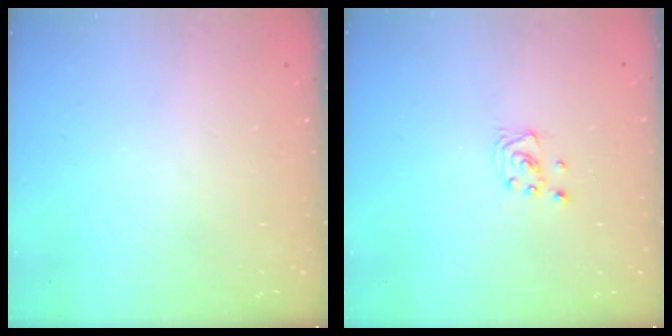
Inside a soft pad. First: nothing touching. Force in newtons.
{"total": 2.3, "press": 2.3, "slide": 0.2}